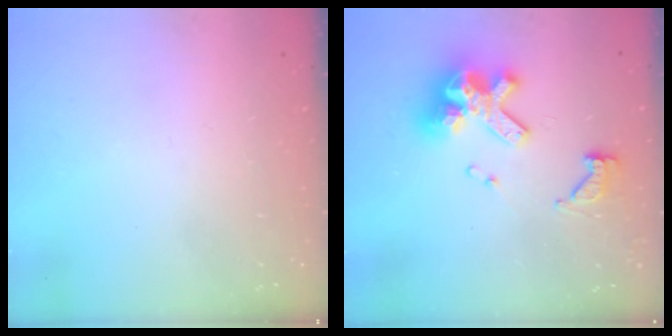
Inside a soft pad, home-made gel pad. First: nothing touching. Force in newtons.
{"total": 14.4, "press": 14.4, "slide": 1.6}